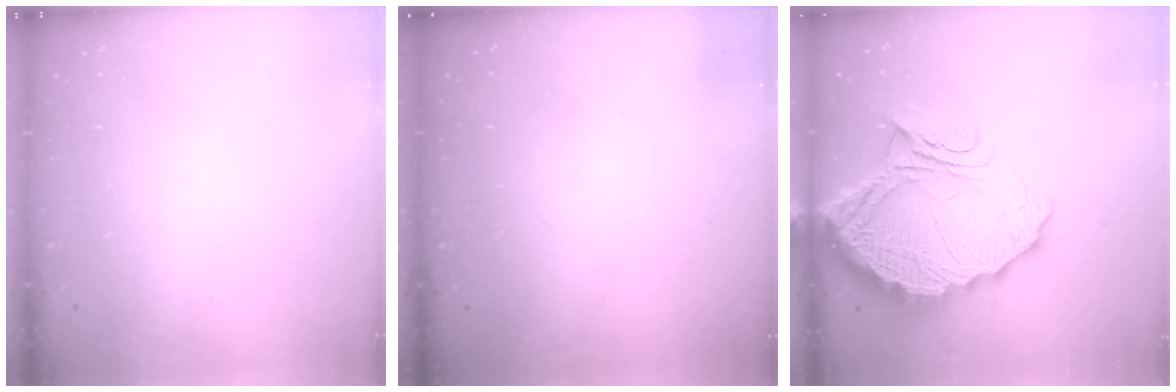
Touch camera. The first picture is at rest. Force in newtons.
{"total": 3.1, "press": 3.1, "slide": 0.1}
{"total": 20.2, "press": 20.1, "slide": 1.8}